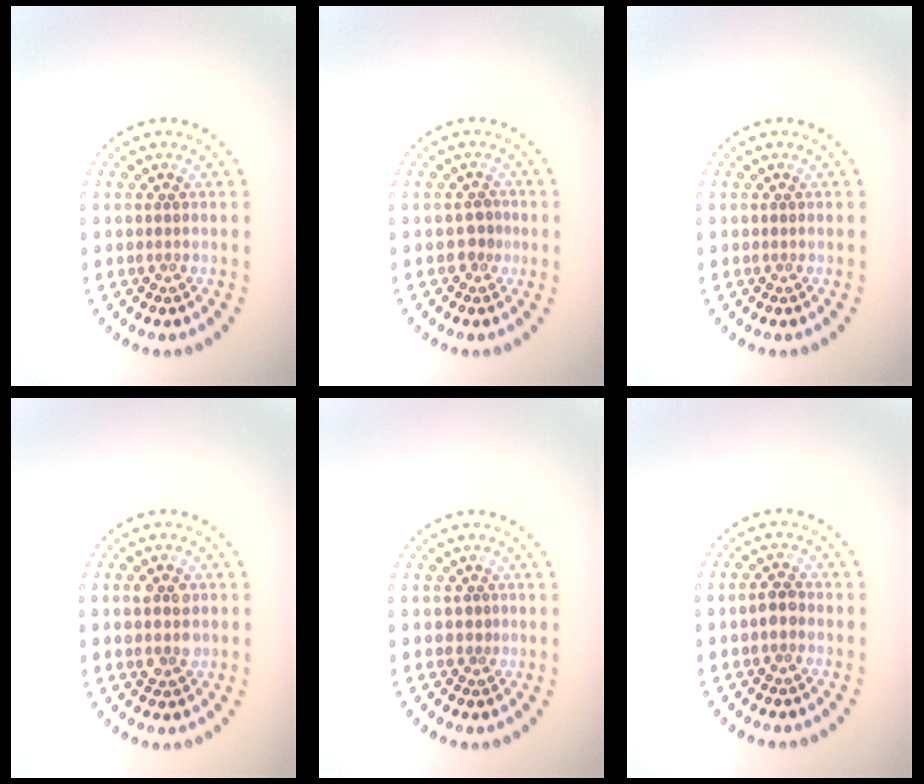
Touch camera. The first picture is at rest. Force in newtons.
{"total": 1.1, "press": 0.9, "slide": 0.6}
{"total": 0.0}
{"total": 2.3, "press": 2.2, "slide": 0.2}
{"total": 0.7, "press": 0.4, "slide": 0.6}
{"total": 1.3, "press": 1.3, "slide": 0.3}